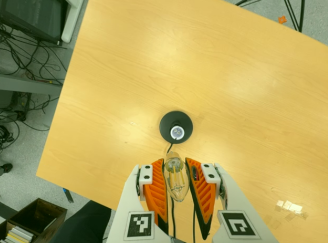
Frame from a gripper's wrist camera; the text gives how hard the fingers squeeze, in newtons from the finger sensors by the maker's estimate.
{"total": 20.5, "left": 21.9, "right": 19.1}